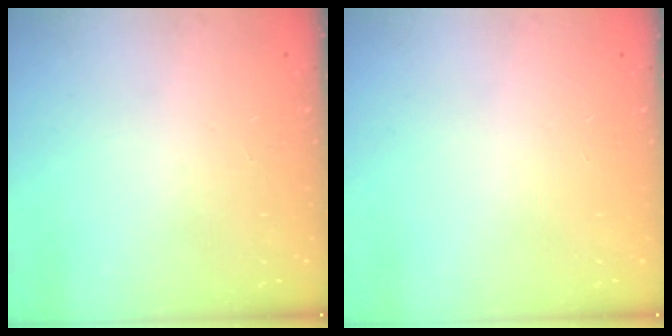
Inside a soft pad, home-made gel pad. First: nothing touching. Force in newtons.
{"total": 0.0}